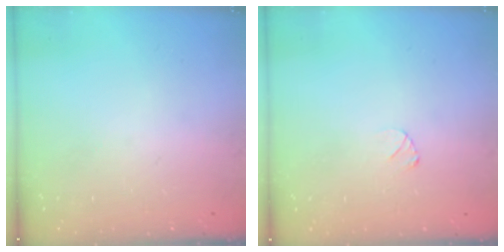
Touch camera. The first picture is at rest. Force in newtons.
{"total": 2.6, "press": 2.6, "slide": 0.3}